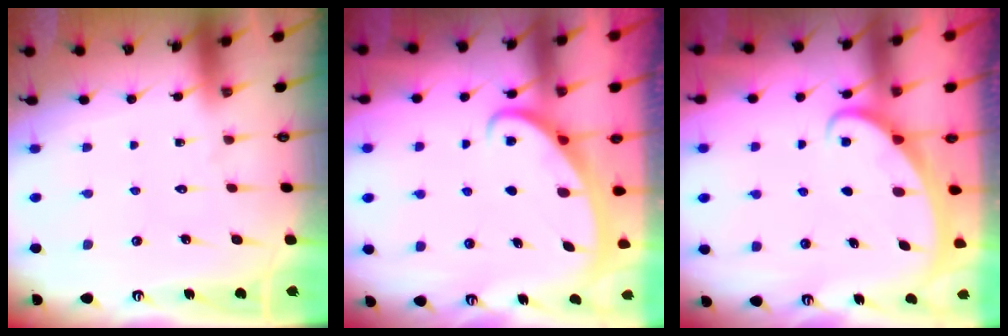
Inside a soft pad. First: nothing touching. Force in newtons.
{"total": 2.5, "press": 2.5, "slide": 0.3}
{"total": 2.1, "press": 2.1, "slide": 0.1}